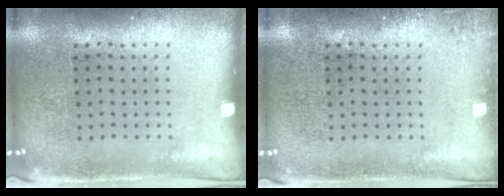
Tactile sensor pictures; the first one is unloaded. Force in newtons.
{"total": 0.8, "press": 0.8, "slide": 0.2}